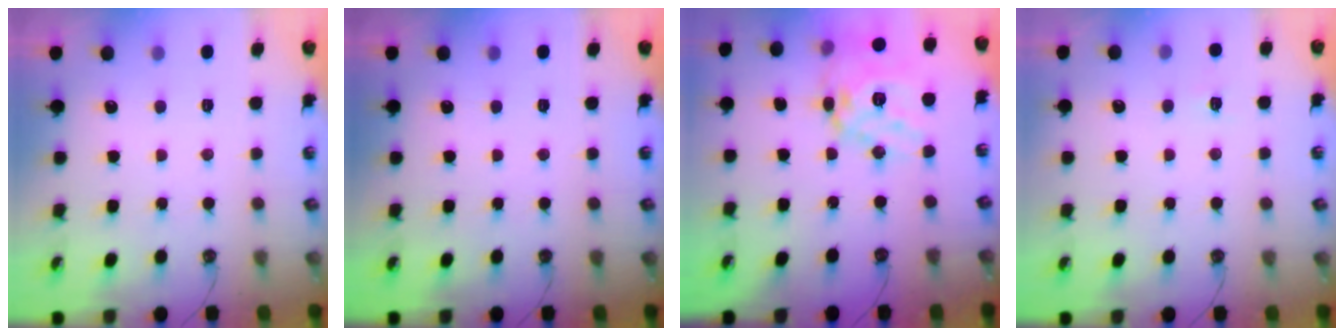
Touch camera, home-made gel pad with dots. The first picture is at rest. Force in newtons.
{"total": 0.0}
{"total": 18.3, "press": 18.2, "slide": 1.7}
{"total": 3.9, "press": 3.9, "slide": 0.4}